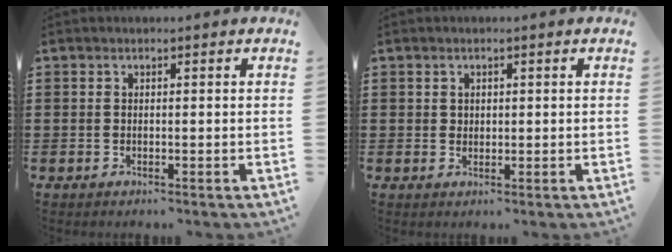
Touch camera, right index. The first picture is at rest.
{"total": 1.0, "force": [0.5, 0.8, 0.3], "torque": [-0.008, 0.003, 0.011]}